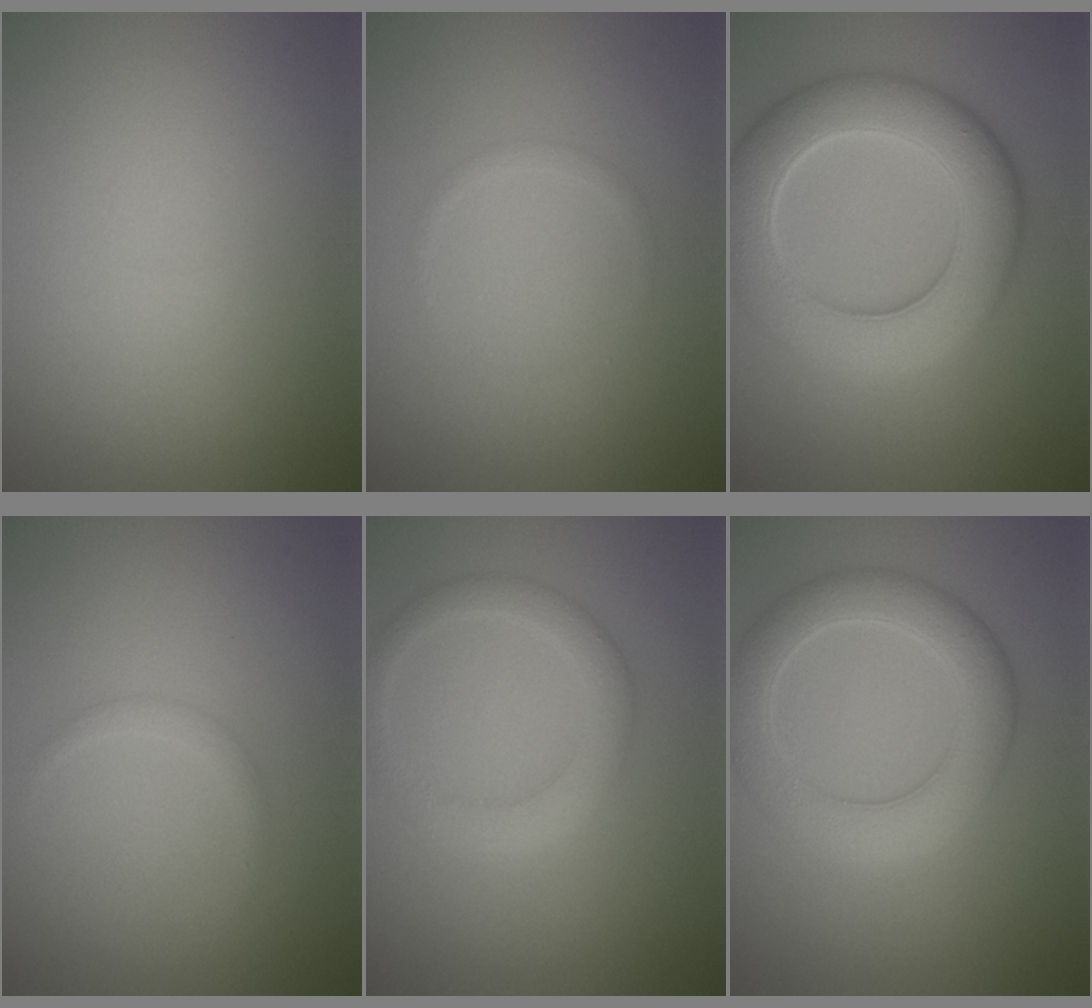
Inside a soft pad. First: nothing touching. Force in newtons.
{"total": 0.6, "press": 0.6, "slide": 0.0}
{"total": 8.6, "press": 8.6, "slide": 0.6}
{"total": 0.9, "press": 0.9, "slide": 0.1}
{"total": 2.9, "press": 2.9, "slide": 0.3}
{"total": 5.5, "press": 5.5, "slide": 0.3}